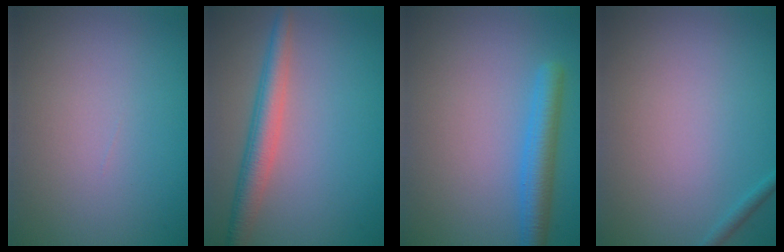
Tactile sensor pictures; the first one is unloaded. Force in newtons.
{"total": 3.7, "press": 3.7, "slide": 0.1}
{"total": 3.2, "press": 3.2, "slide": 0.2}
{"total": 0.7, "press": 0.7, "slide": 0.0}